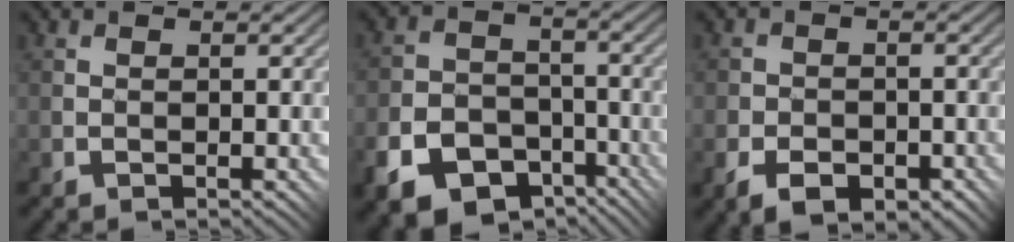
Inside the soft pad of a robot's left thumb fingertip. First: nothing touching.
{"total": 11.0, "force": [-6.7, 7.2, 4.9], "torque": [-0.119, -0.030, -0.121]}
{"total": 4.4, "force": [-2.4, 2.6, 2.5], "torque": [-0.041, -0.009, -0.044]}